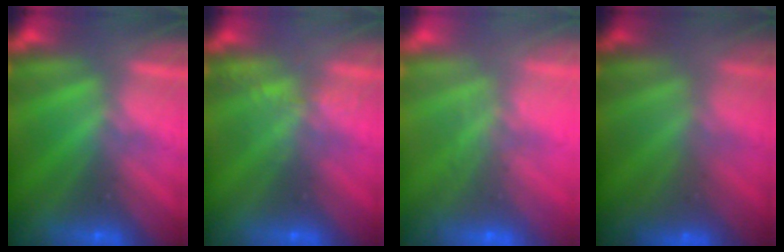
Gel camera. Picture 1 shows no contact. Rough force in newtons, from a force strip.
{"total": 2.2}
{"total": 9.3}
{"total": 2.9}